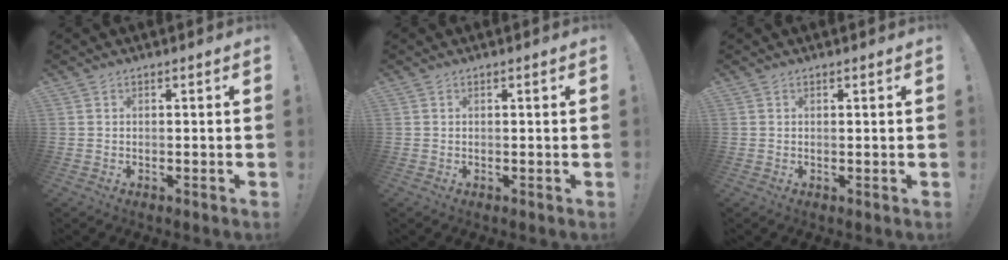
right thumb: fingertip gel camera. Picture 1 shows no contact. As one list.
[{"total": 0.0}, {"total": 0.6, "force": [0.4, -0.1, 0.4], "torque": [0.004, -0.005, 0.004]}]